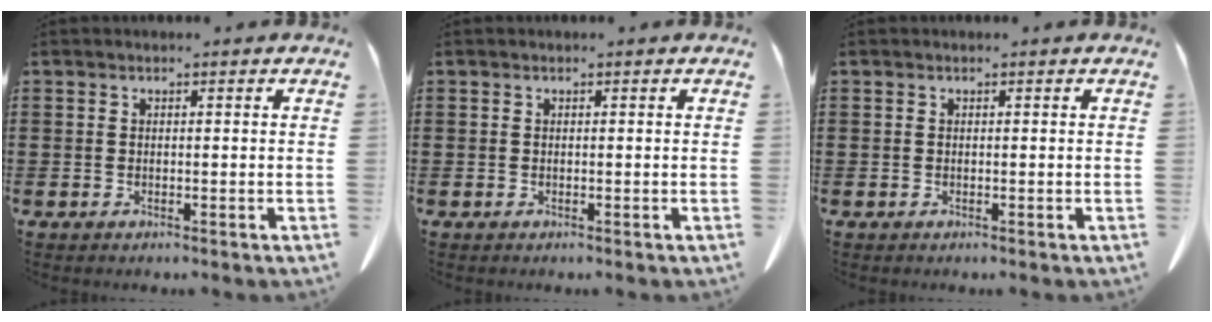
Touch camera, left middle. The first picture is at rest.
{"total": 0.0}
{"total": 0.0}